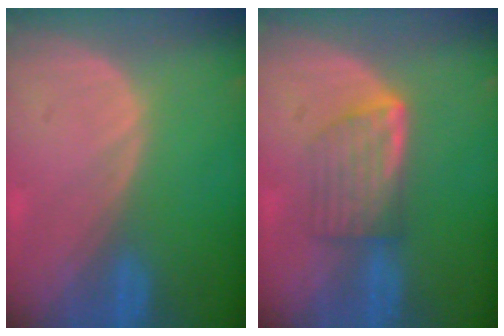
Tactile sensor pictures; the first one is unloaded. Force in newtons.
{"total": 5.9, "press": 5.5, "slide": 2.2}